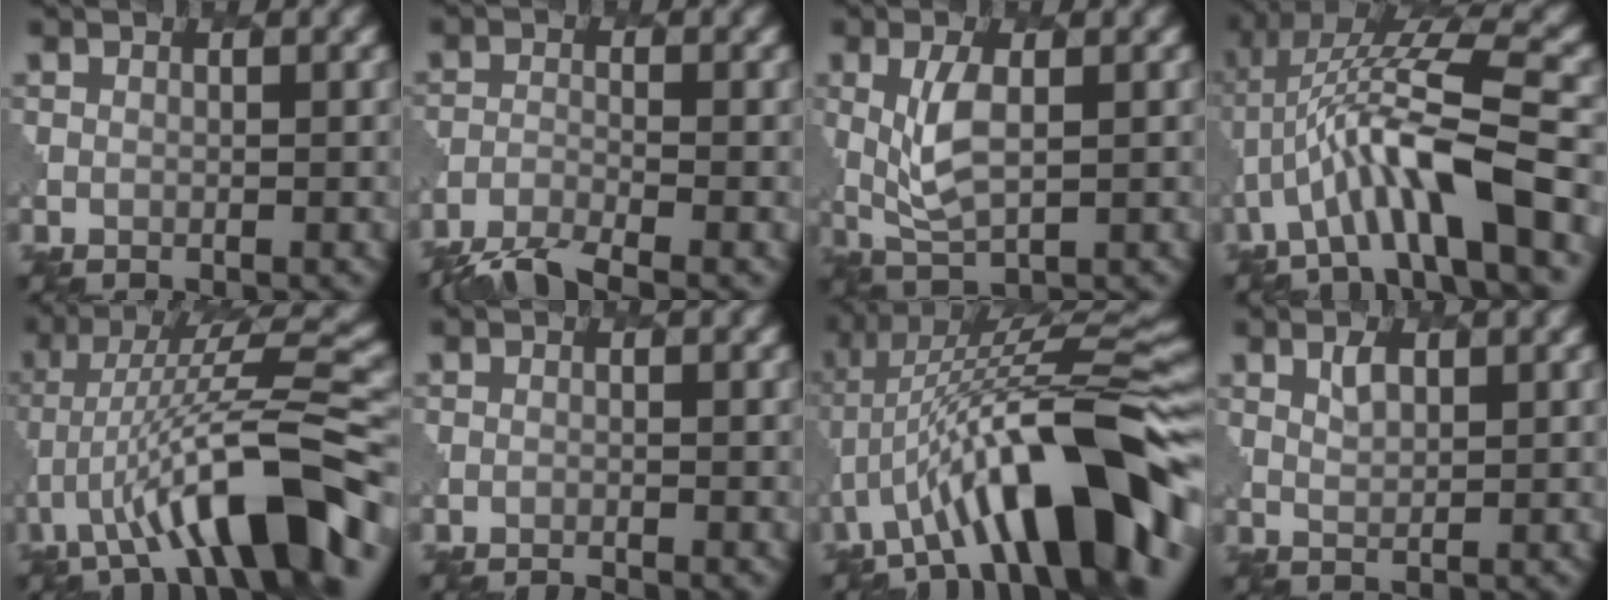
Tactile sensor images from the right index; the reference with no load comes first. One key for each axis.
{"total": 4.9, "fx": -4.4, "fy": 0.8, "fz": 2.1, "tx": -0.048, "ty": -0.011, "tz": -0.085}
{"total": 3.7, "fx": 1.0, "fy": 1.4, "fz": 3.3, "tx": -0.082, "ty": -0.003, "tz": 0.020}
{"total": 9.2, "fx": -2.5, "fy": 2.3, "fz": 8.6, "tx": -0.163, "ty": 0.020, "tz": -0.043}
{"total": 11.0, "fx": -4.8, "fy": 2.4, "fz": 9.6, "tx": -0.151, "ty": 0.022, "tz": -0.074}
{"total": 1.4, "fx": -1.4, "fy": 0.2, "fz": 0.2, "tx": 0.001, "ty": 0.000, "tz": -0.025}
{"total": 13.5, "fx": -4.7, "fy": 3.8, "fz": 12.0, "tx": -0.182, "ty": 0.030, "tz": -0.069}
{"total": 1.7, "fx": 1.5, "fy": 0.4, "fz": 0.7, "tx": -0.016, "ty": -0.001, "tz": 0.029}